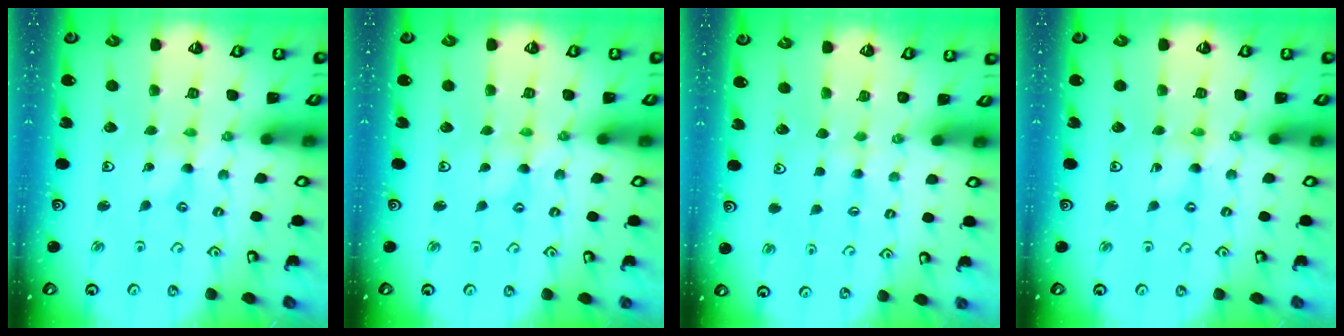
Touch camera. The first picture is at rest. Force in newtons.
{"total": 1.2, "press": 1.1, "slide": 0.2}
{"total": 3.0, "press": 3.0, "slide": 0.4}
{"total": 0.5, "press": 0.5, "slide": 0.2}